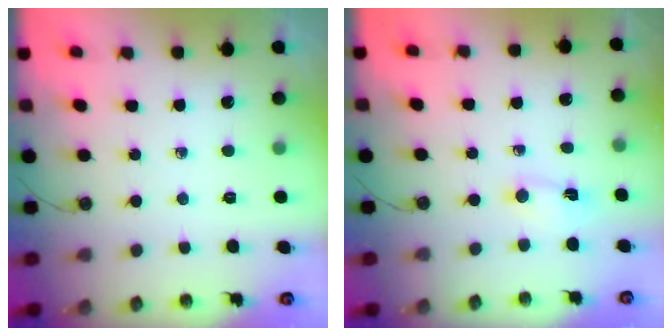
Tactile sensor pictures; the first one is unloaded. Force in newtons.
{"total": 1.1, "press": 1.0, "slide": 0.6}